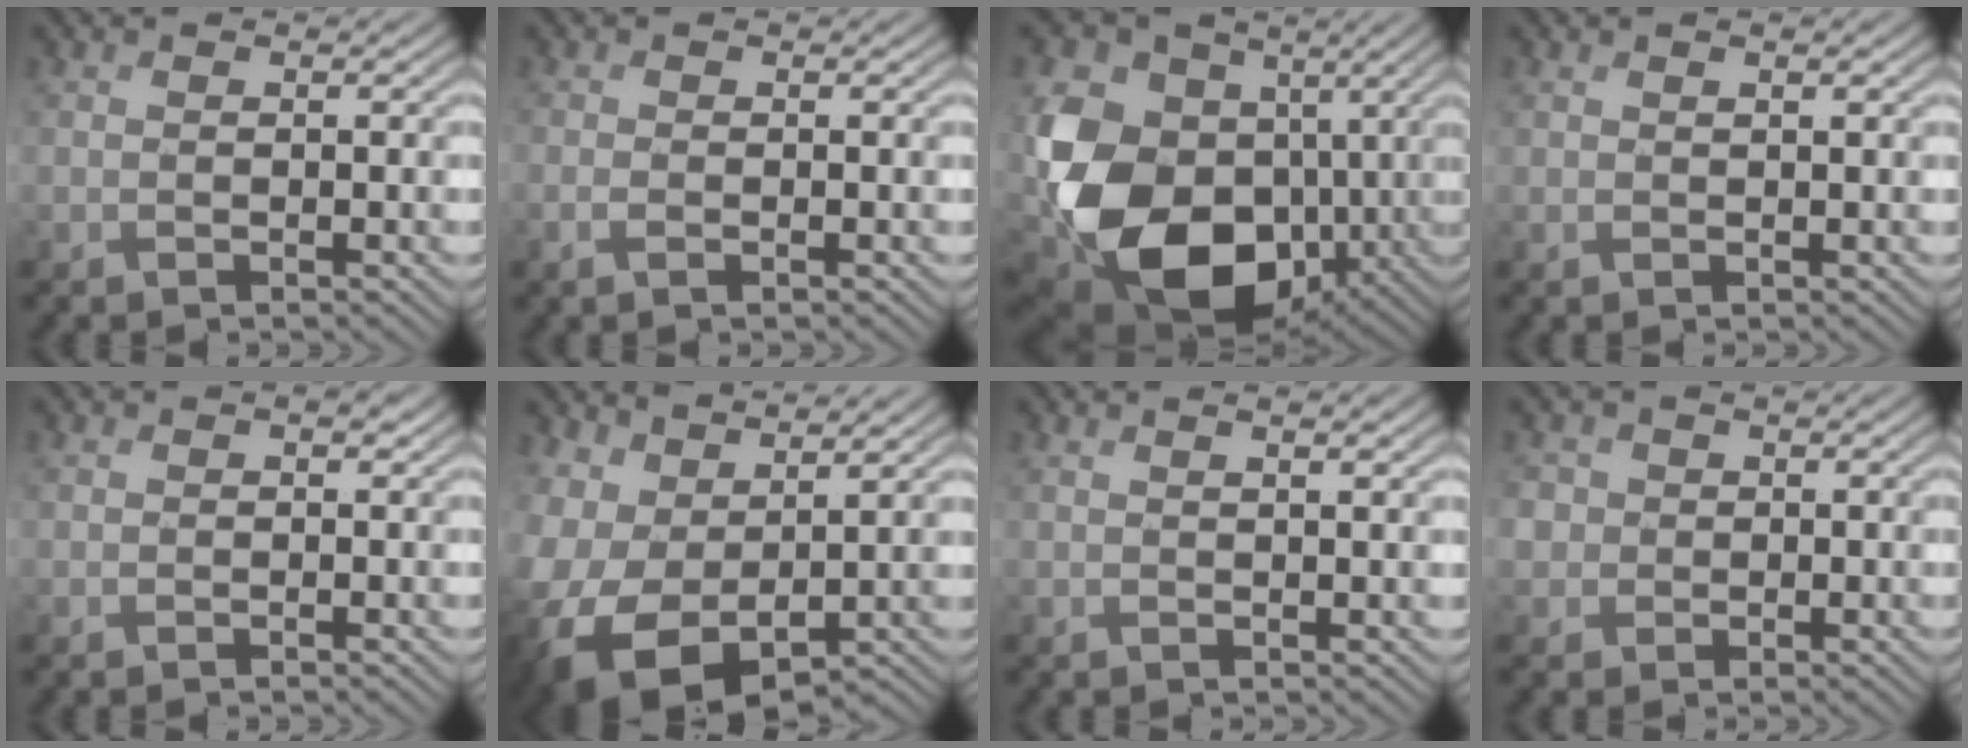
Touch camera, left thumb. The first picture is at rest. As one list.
[{"total": 1.2, "force": [-0.5, 0.5, 1.0], "torque": [-0.028, -0.003, -0.012]}, {"total": 17.9, "force": [-2.2, 13.3, 11.7], "torque": [-0.265, -0.036, -0.030]}, {"total": 0.9, "force": [0.6, 0.1, 0.6], "torque": [-0.014, 0.003, 0.011]}, {"total": 1.1, "force": [0.1, 0.7, 0.9], "torque": [-0.011, 0.001, 0.001]}, {"total": 12.4, "force": [1.8, 8.4, 9.0], "torque": [-0.238, -0.039, 0.056]}, {"total": 1.7, "force": [0.9, 0.3, 1.4], "torque": [-0.026, 0.003, 0.014]}, {"total": 2.9, "force": [0.2, 2.8, 0.7], "torque": [-0.027, 0.003, -0.003]}]